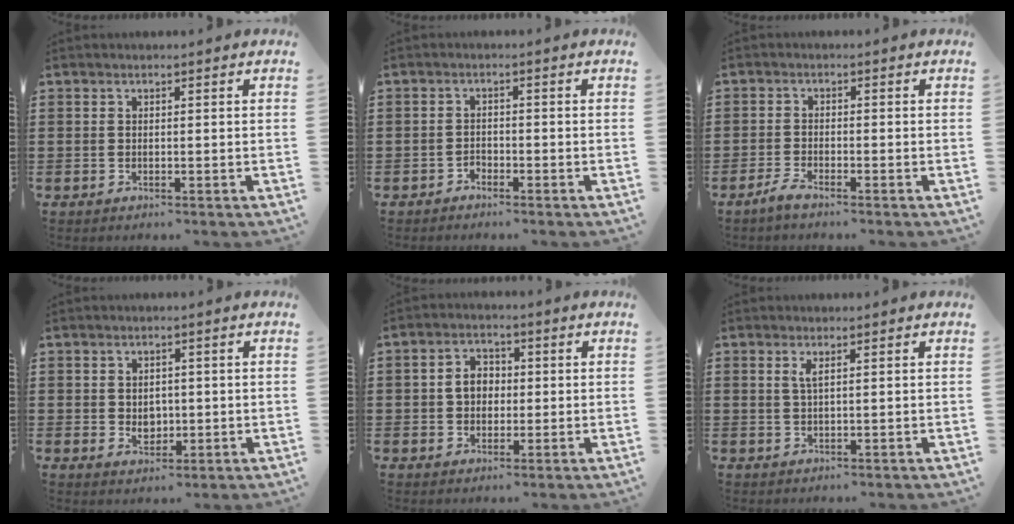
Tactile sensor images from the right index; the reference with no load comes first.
{"total": 1.5, "force": [-1.4, 0.6, 0.0], "torque": [-0.006, 0.004, -0.031]}
{"total": 1.9, "force": [-1.7, 0.1, 0.9], "torque": [-0.031, -0.003, -0.037]}
{"total": 2.6, "force": [0.0, 2.1, 1.6], "torque": [-0.027, 0.005, -0.003]}
{"total": 3.9, "force": [0.0, 3.0, 2.5], "torque": [-0.057, 0.009, -0.003]}
{"total": 1.5, "force": [0.6, 0.1, 1.4], "torque": [-0.030, -0.001, 0.012]}